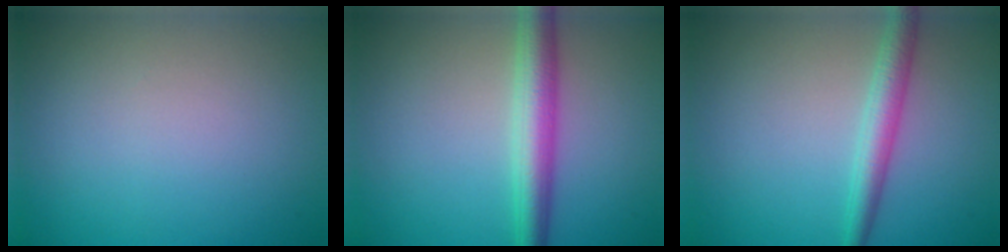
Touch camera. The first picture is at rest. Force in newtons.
{"total": 4.5, "press": 4.5, "slide": 0.1}
{"total": 3.0, "press": 3.0, "slide": 0.1}